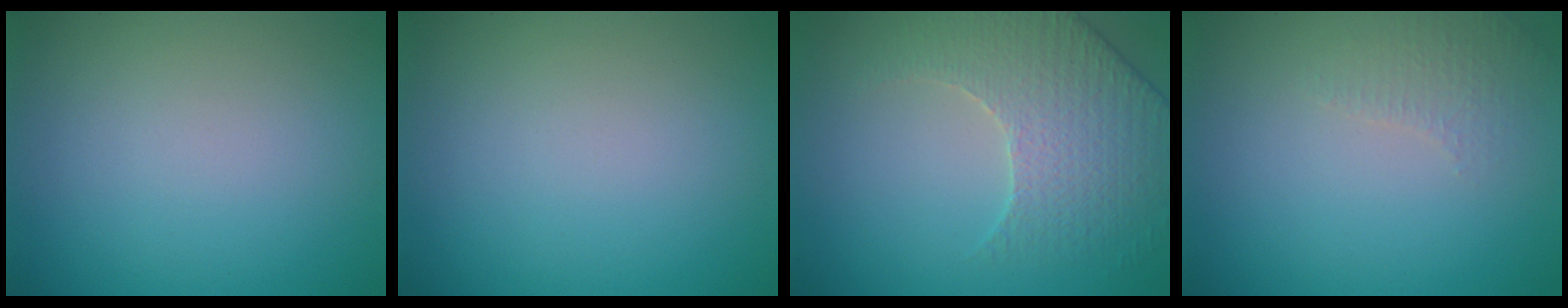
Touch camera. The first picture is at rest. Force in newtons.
{"total": 0.0}
{"total": 3.9, "press": 3.7, "slide": 0.9}
{"total": 1.6, "press": 1.6, "slide": 0.4}